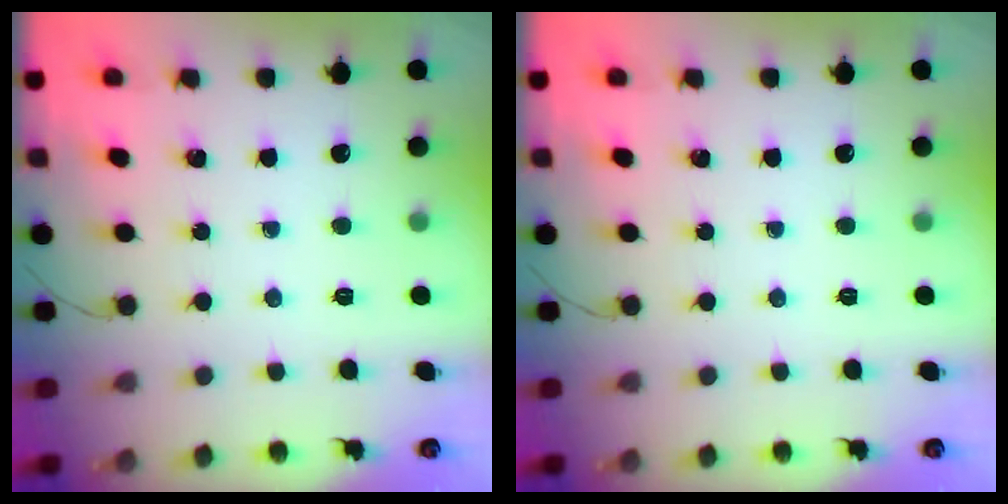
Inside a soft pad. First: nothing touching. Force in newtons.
{"total": 0.0}